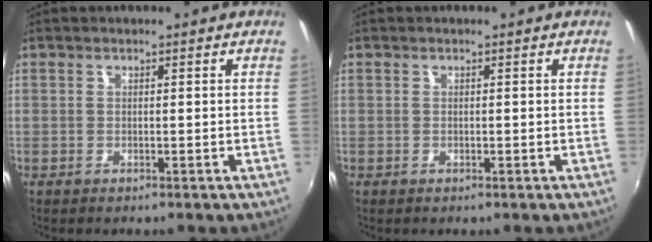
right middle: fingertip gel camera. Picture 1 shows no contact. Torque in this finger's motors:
{"motor_torque": [-0.31, 0.02, 0.02, 0.00]}